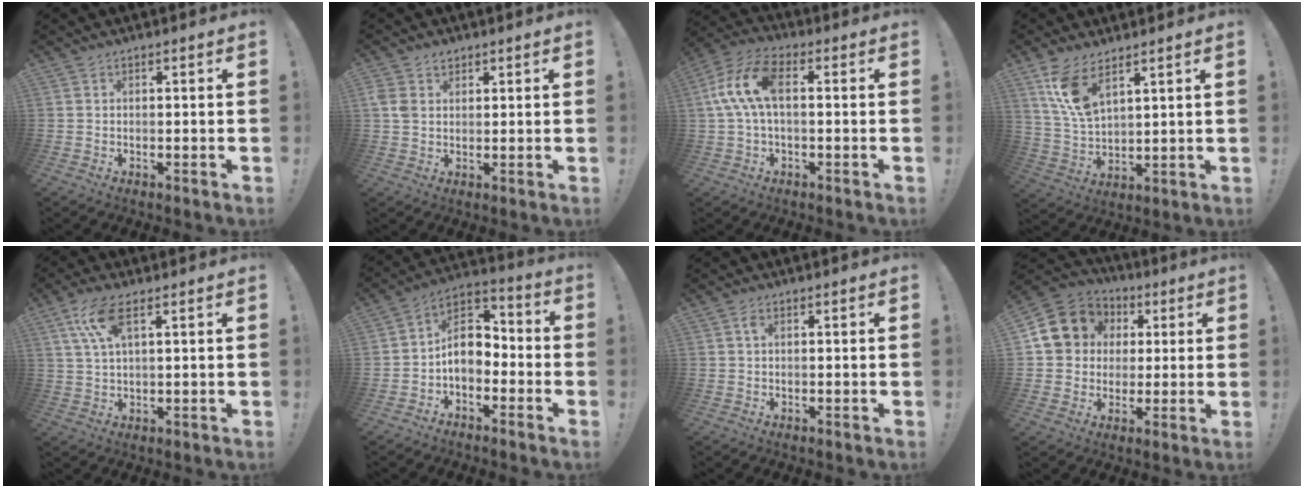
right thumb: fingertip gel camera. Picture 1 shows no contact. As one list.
[{"total": 4.5, "force": [1.7, 3.6, 2.1], "torque": [-0.031, 0.000, 0.035]}, {"total": 11.7, "force": [1.1, 5.9, 10.0], "torque": [-0.209, 0.010, 0.021]}, {"total": 10.6, "force": [6.8, 4.5, 6.8], "torque": [-0.133, -0.031, 0.127]}, {"total": 9.0, "force": [4.2, 3.1, 7.4], "torque": [-0.136, -0.003, 0.078]}, {"total": 10.5, "force": [-1.0, 7.8, 6.9], "torque": [-0.119, 0.009, -0.015]}, {"total": 1.3, "force": [0.3, 0.6, 1.1], "torque": [-0.020, 0.001, 0.004]}, {"total": 13.8, "force": [3.6, 12.3, 5.2], "torque": [-0.076, -0.007, 0.082]}]